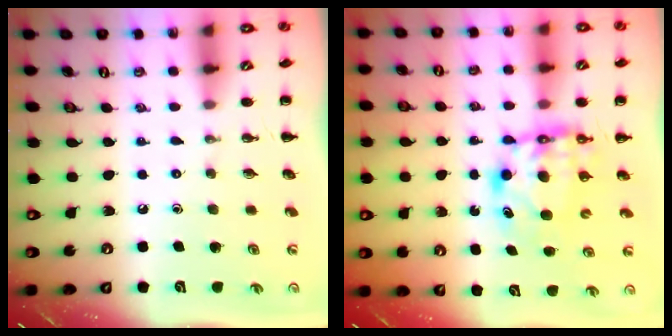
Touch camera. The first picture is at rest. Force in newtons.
{"total": 6.0, "press": 5.9, "slide": 1.0}